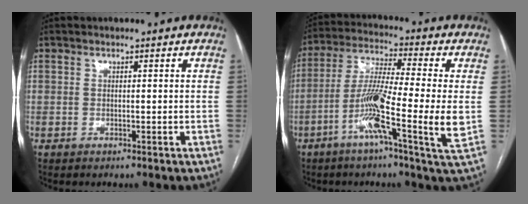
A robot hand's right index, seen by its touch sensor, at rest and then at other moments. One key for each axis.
{"total": 13.9, "fx": -3.3, "fy": -0.3, "fz": 13.5, "tx": -0.252, "ty": -0.013, "tz": -0.073}